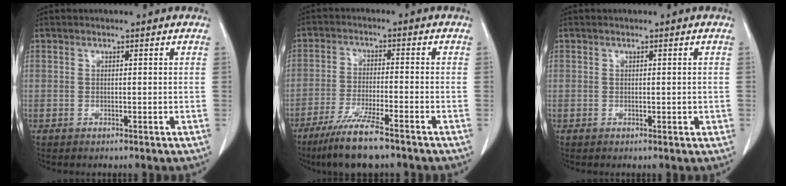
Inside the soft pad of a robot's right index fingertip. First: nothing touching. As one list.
[{"total": 9.5, "force": [-7.1, 0.6, 6.3], "torque": [-0.112, -0.025, -0.121]}, {"total": 1.0, "force": [0.0, 0.6, 0.7], "torque": [-0.009, 0.002, 0.004]}]